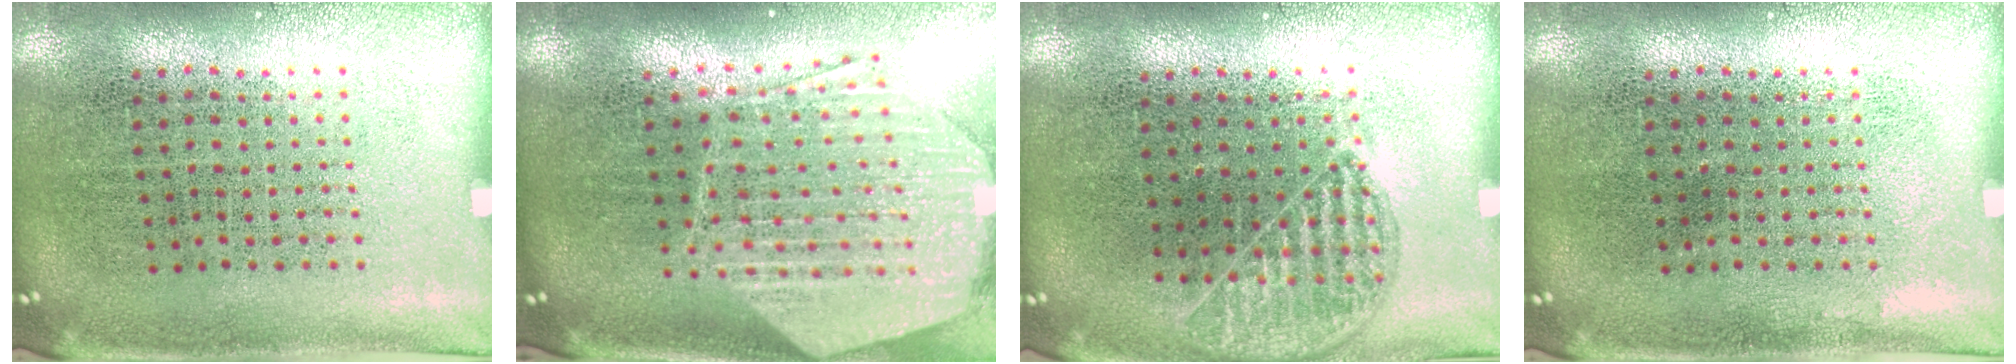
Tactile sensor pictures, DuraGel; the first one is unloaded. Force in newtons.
{"total": 2.6, "press": 2.1, "slide": 1.5}
{"total": 1.0, "press": 1.0, "slide": 0.3}
{"total": 0.0}